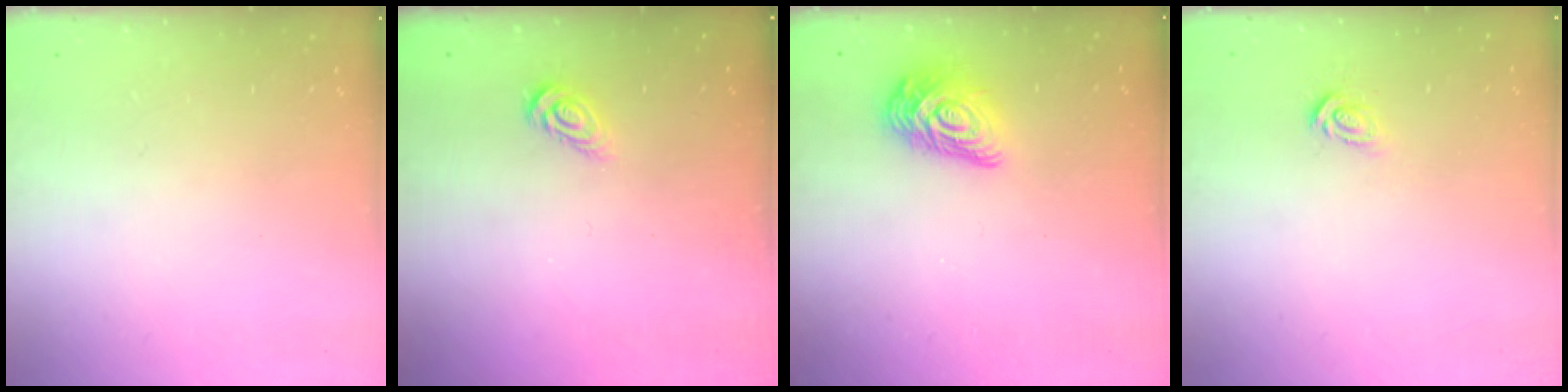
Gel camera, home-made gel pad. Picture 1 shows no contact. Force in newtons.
{"total": 3.6, "press": 3.5, "slide": 0.3}
{"total": 10.6, "press": 10.6, "slide": 0.4}
{"total": 2.9, "press": 2.9, "slide": 0.2}